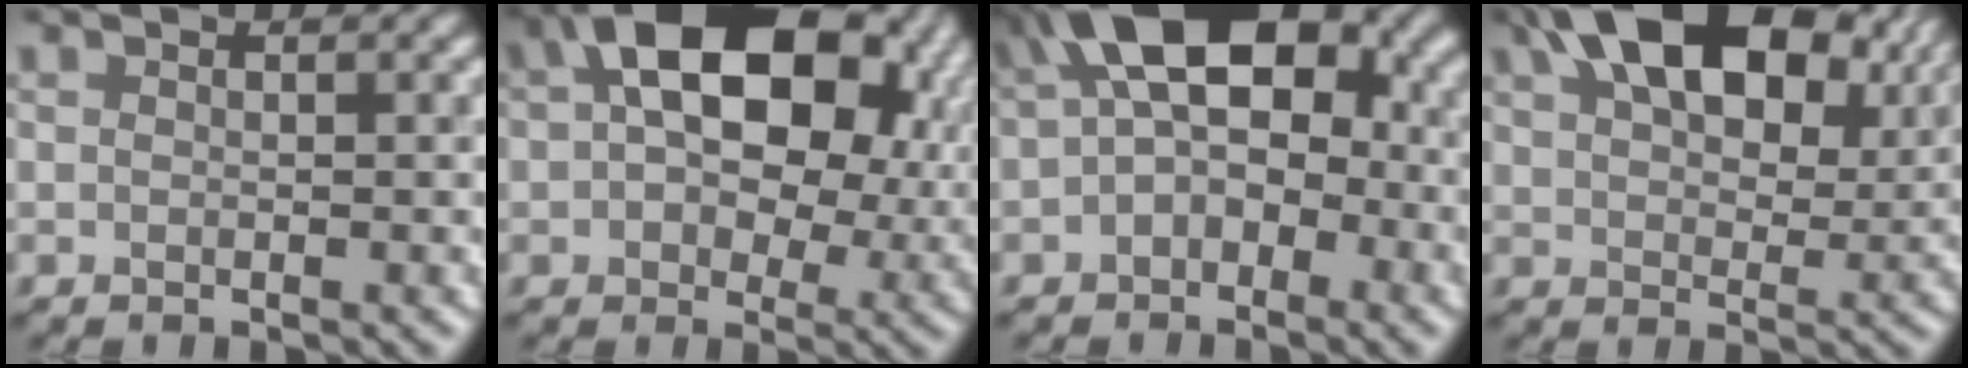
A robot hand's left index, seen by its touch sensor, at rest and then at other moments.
{"total": 15.9, "force": [5.4, 10.0, 11.1], "torque": [-0.156, 0.018, 0.102]}
{"total": 12.0, "force": [1.8, 7.1, 9.5], "torque": [-0.129, 0.034, 0.011]}
{"total": 13.9, "force": [7.6, 7.4, 9.0], "torque": [-0.140, 0.022, 0.136]}